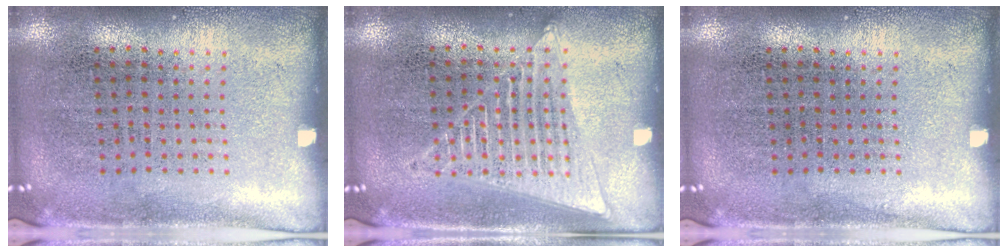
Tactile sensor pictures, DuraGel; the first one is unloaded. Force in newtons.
{"total": 1.4, "press": 1.4, "slide": 0.1}
{"total": 0.0}